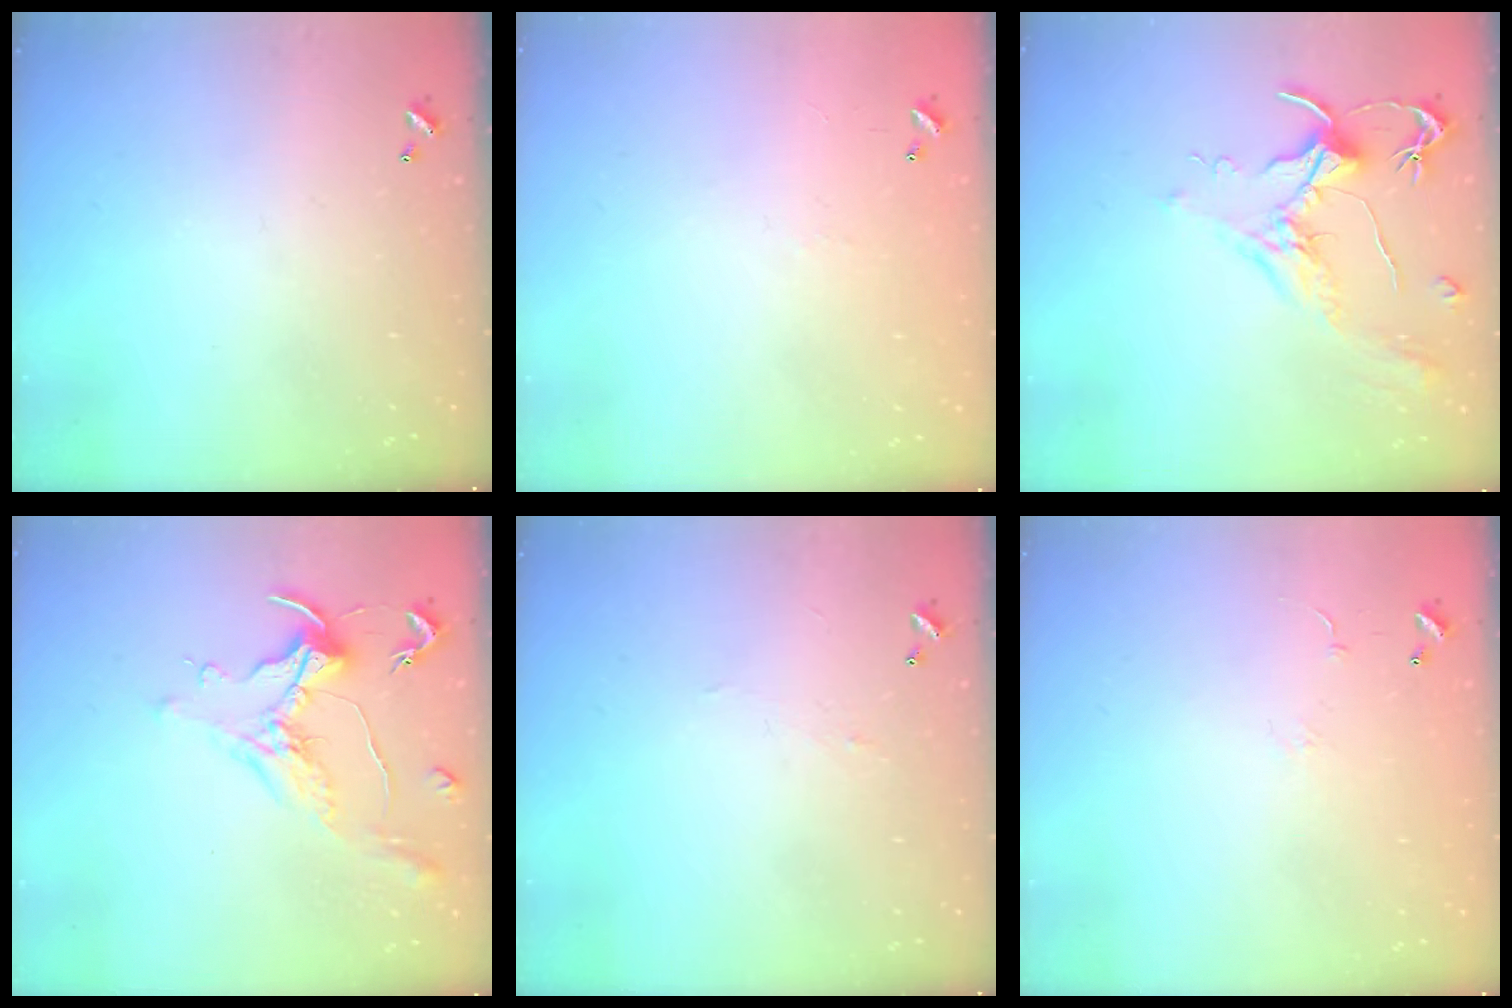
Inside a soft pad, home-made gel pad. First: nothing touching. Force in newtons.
{"total": 7.5, "press": 7.4, "slide": 0.7}
{"total": 2.0, "press": 1.8, "slide": 0.8}
{"total": 1.5, "press": 1.4, "slide": 0.6}
{"total": 1.0, "press": 0.9, "slide": 0.4}
{"total": 6.3, "press": 6.3, "slide": 0.7}